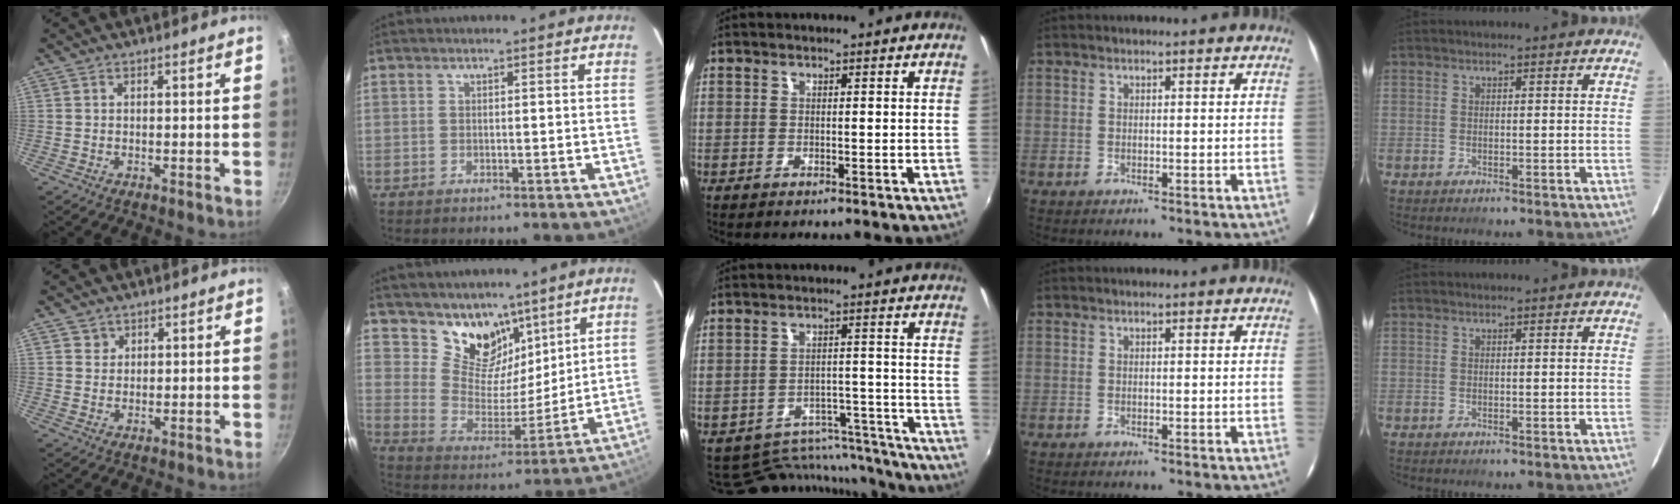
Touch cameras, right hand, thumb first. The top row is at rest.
{"thumb": {"total": 2.0, "force": [1.0, 1.7, 0.1], "torque": [0.017, 0.003, 0.014]}, "index": {"total": 12.7, "force": [9.0, 7.6, 4.6], "torque": [-0.086, -0.005, 0.169]}, "middle": {"total": 13.9, "force": [-13.1, 4.2, 1.9], "torque": [-0.031, 0.029, -0.170]}}